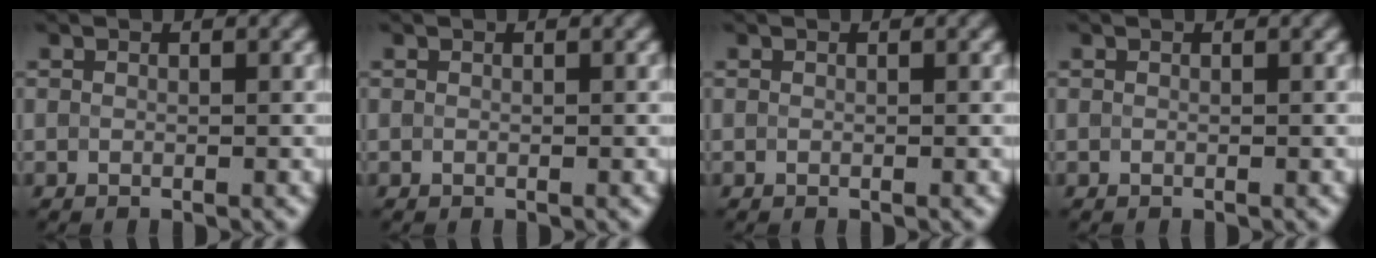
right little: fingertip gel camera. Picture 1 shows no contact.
{"total": 0.0}
{"total": 0.0}
{"total": 0.0}